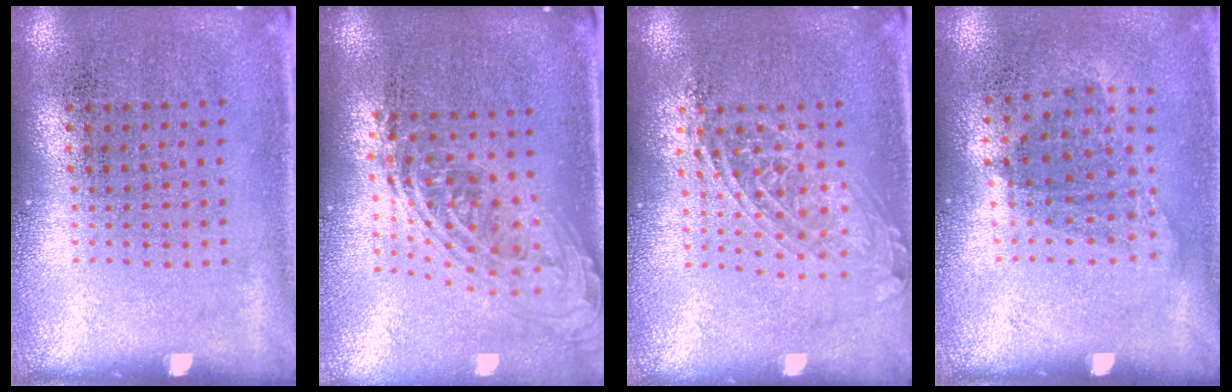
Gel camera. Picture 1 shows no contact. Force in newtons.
{"total": 2.1, "press": 1.5, "slide": 1.4}
{"total": 1.6, "press": 1.3, "slide": 0.8}
{"total": 1.1, "press": 0.8, "slide": 0.7}